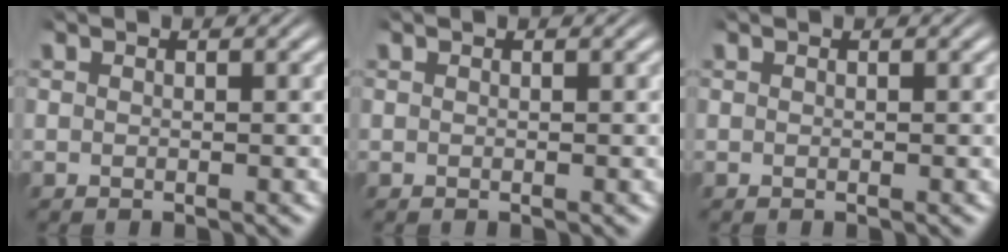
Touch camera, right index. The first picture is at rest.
{"total": 0.0}
{"total": 0.0}